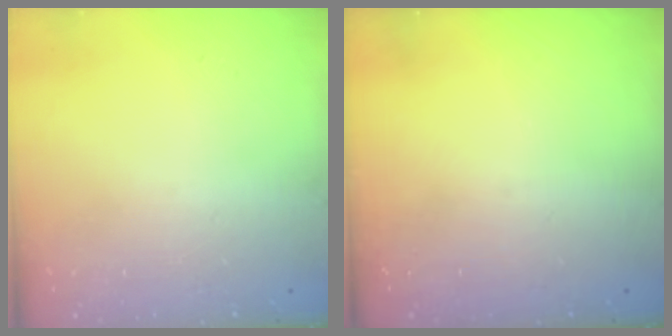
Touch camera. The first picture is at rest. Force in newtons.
{"total": 0.0}